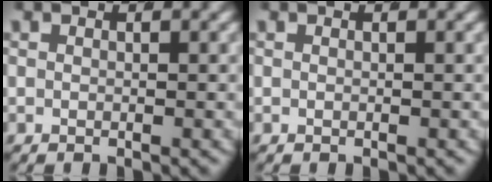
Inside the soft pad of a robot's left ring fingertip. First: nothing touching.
{"total": 0.0}